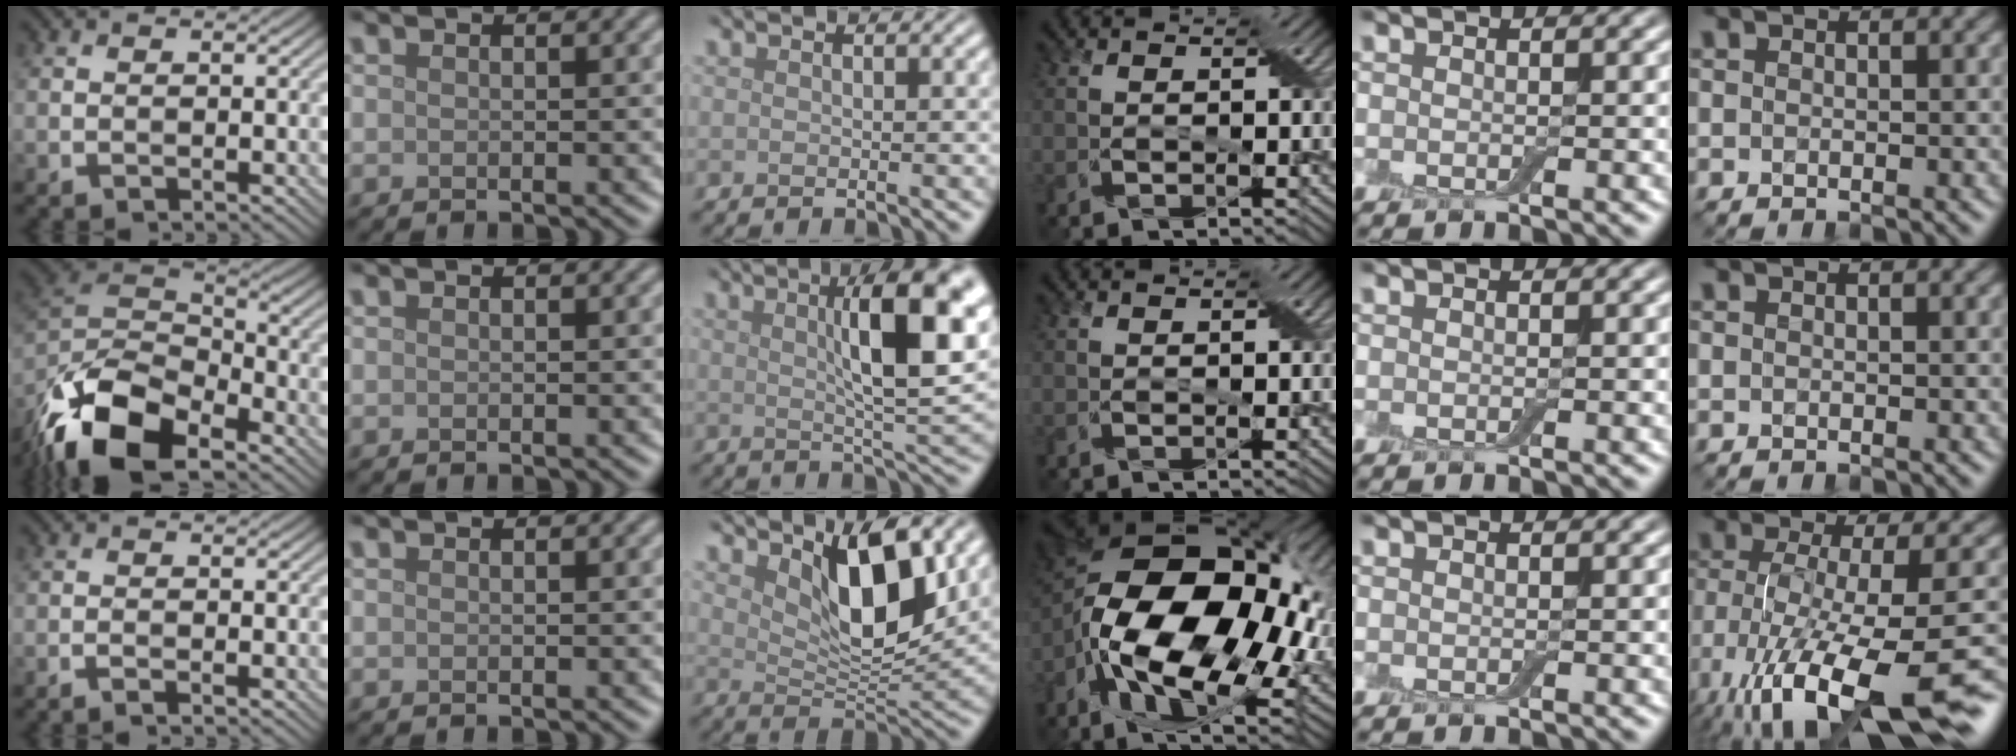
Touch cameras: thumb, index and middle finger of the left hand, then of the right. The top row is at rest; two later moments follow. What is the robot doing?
{"motion": "open", "object": "airpods case & airpods"}